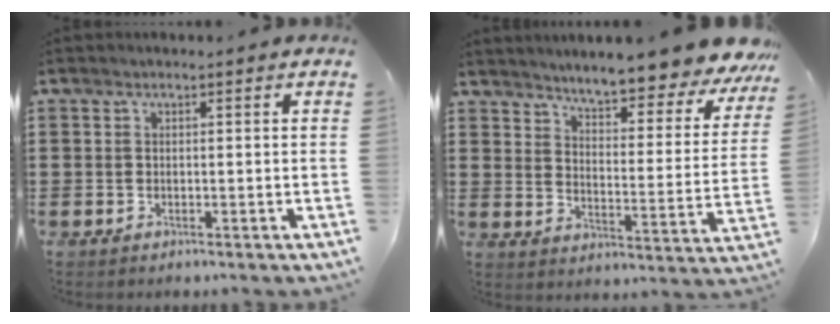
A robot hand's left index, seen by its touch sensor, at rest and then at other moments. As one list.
[{"total": 6.7, "force": [6.4, -0.9, 2.0], "torque": [-0.053, -0.061, 0.102]}]